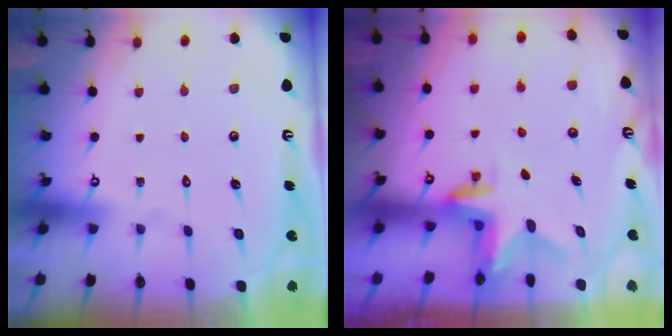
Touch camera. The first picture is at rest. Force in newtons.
{"total": 3.0, "press": 3.0, "slide": 0.3}